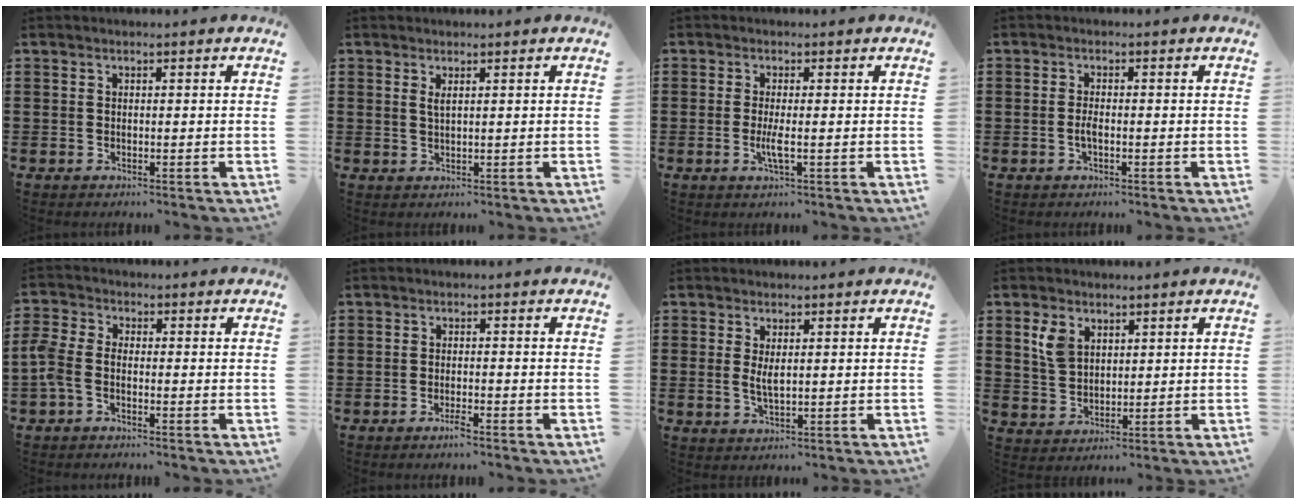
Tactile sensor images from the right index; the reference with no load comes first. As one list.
[{"total": 1.2, "force": [0.7, 0.2, 1.0], "torque": [-0.020, 0.002, 0.012]}, {"total": 2.8, "force": [-0.6, 0.2, 2.7], "torque": [-0.055, -0.009, -0.013]}, {"total": 1.7, "force": [-0.5, 0.4, 1.5], "torque": [-0.030, 0.001, -0.010]}, {"total": 3.0, "force": [-1.8, 1.5, 1.9], "torque": [-0.064, -0.005, -0.044]}, {"total": 1.9, "force": [-1.4, 0.2, 1.3], "torque": [-0.023, -0.004, -0.024]}, {"total": 2.7, "force": [0.4, 0.9, 2.5], "torque": [-0.050, 0.003, 0.006]}, {"total": 4.4, "force": [2.2, 3.0, 2.4], "torque": [-0.059, 0.012, 0.041]}]